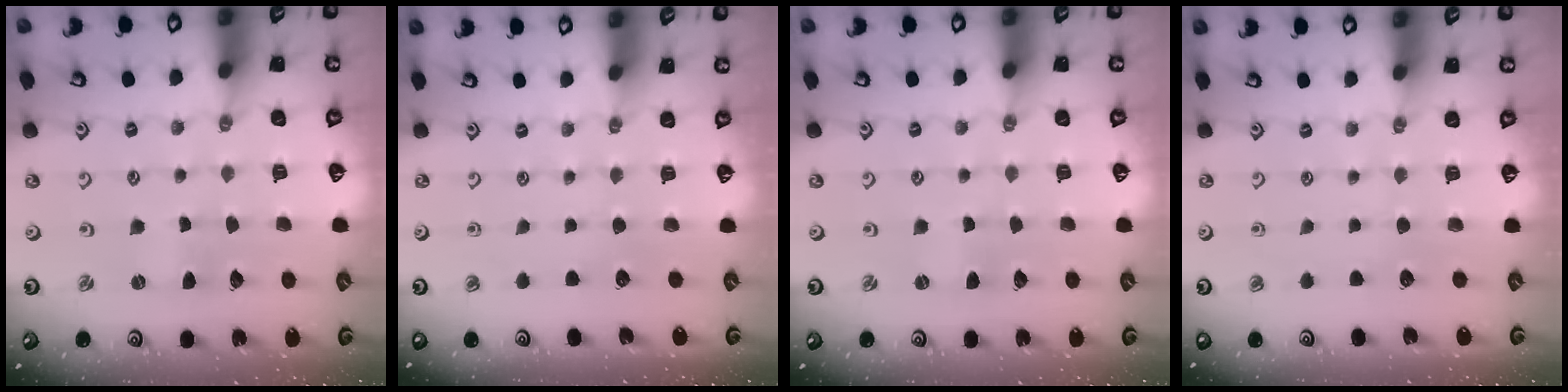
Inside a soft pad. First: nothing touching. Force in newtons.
{"total": 0.0}
{"total": 1.2, "press": 1.2, "slide": 0.4}
{"total": 0.0}